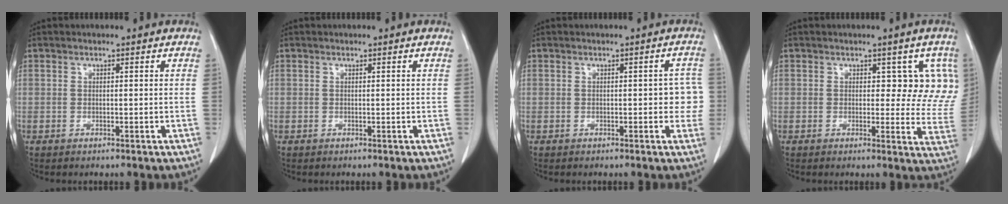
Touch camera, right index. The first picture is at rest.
{"total": 0.0}
{"total": 4.0, "force": [-0.3, 1.8, 3.6], "torque": [-0.019, 0.016, -0.008]}
{"total": 7.3, "force": [2.7, 4.3, 5.2], "torque": [-0.023, 0.000, 0.024]}